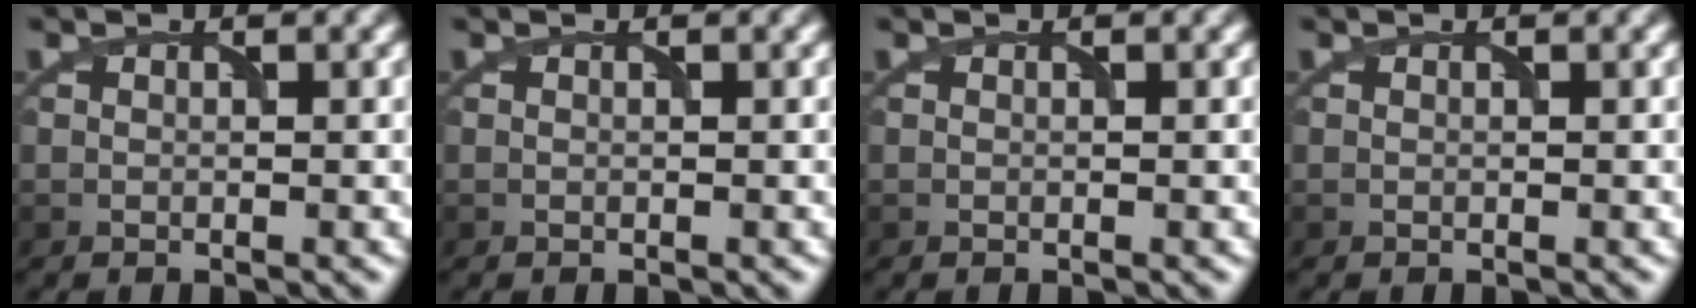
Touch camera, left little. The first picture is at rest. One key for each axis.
{"total": 0.0}
{"total": 0.0}
{"total": 0.0}